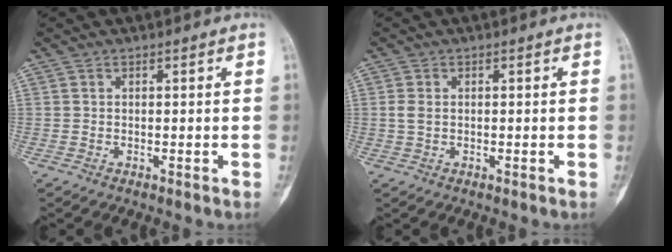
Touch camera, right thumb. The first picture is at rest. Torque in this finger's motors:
{"motor_torque": [0.11, 0.11, 0.22, 0.07, -0.01]}